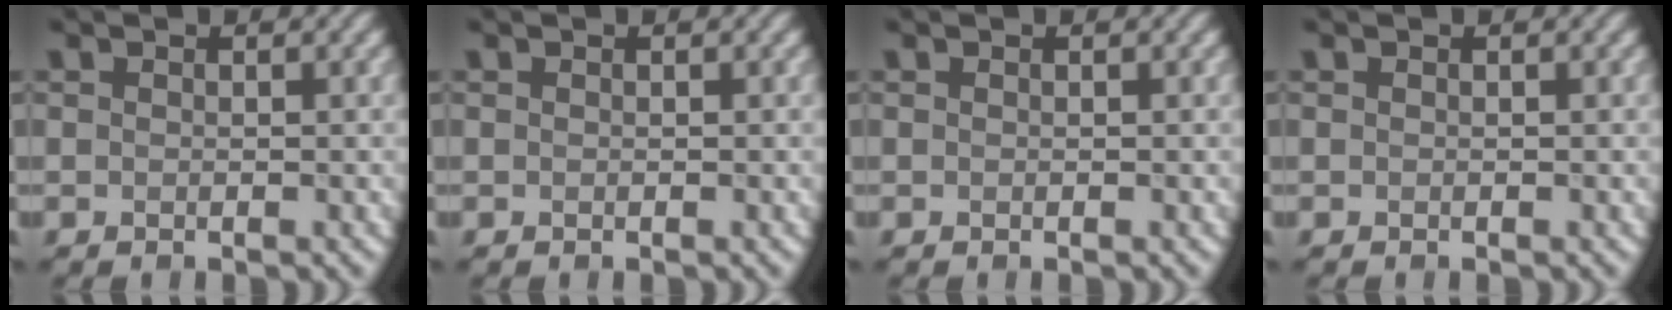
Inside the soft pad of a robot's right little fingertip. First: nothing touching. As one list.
[{"total": 0.0}, {"total": 0.0}, {"total": 0.0}]